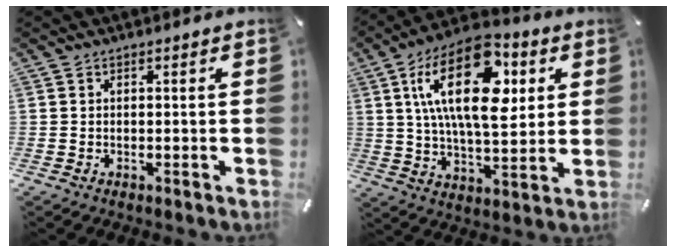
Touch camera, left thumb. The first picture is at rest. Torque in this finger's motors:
{"motor_torque": [2.47, 2.44, 1.60, -1.17, 0.78]}